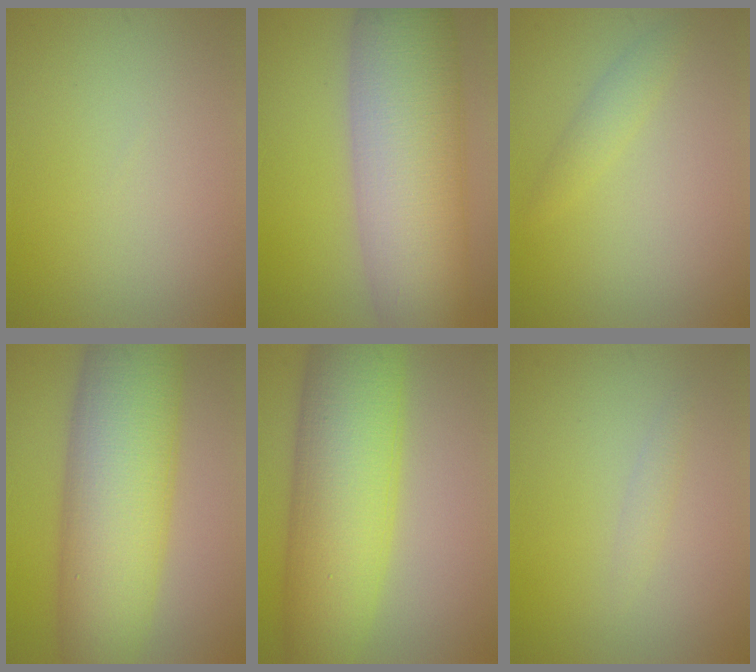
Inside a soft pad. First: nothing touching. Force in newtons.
{"total": 14.1, "press": 14.1, "slide": 0.4}
{"total": 1.5, "press": 1.5, "slide": 0.1}
{"total": 12.9, "press": 12.9, "slide": 0.5}
{"total": 11.9, "press": 11.9, "slide": 0.0}
{"total": 1.0, "press": 1.0, "slide": 0.1}